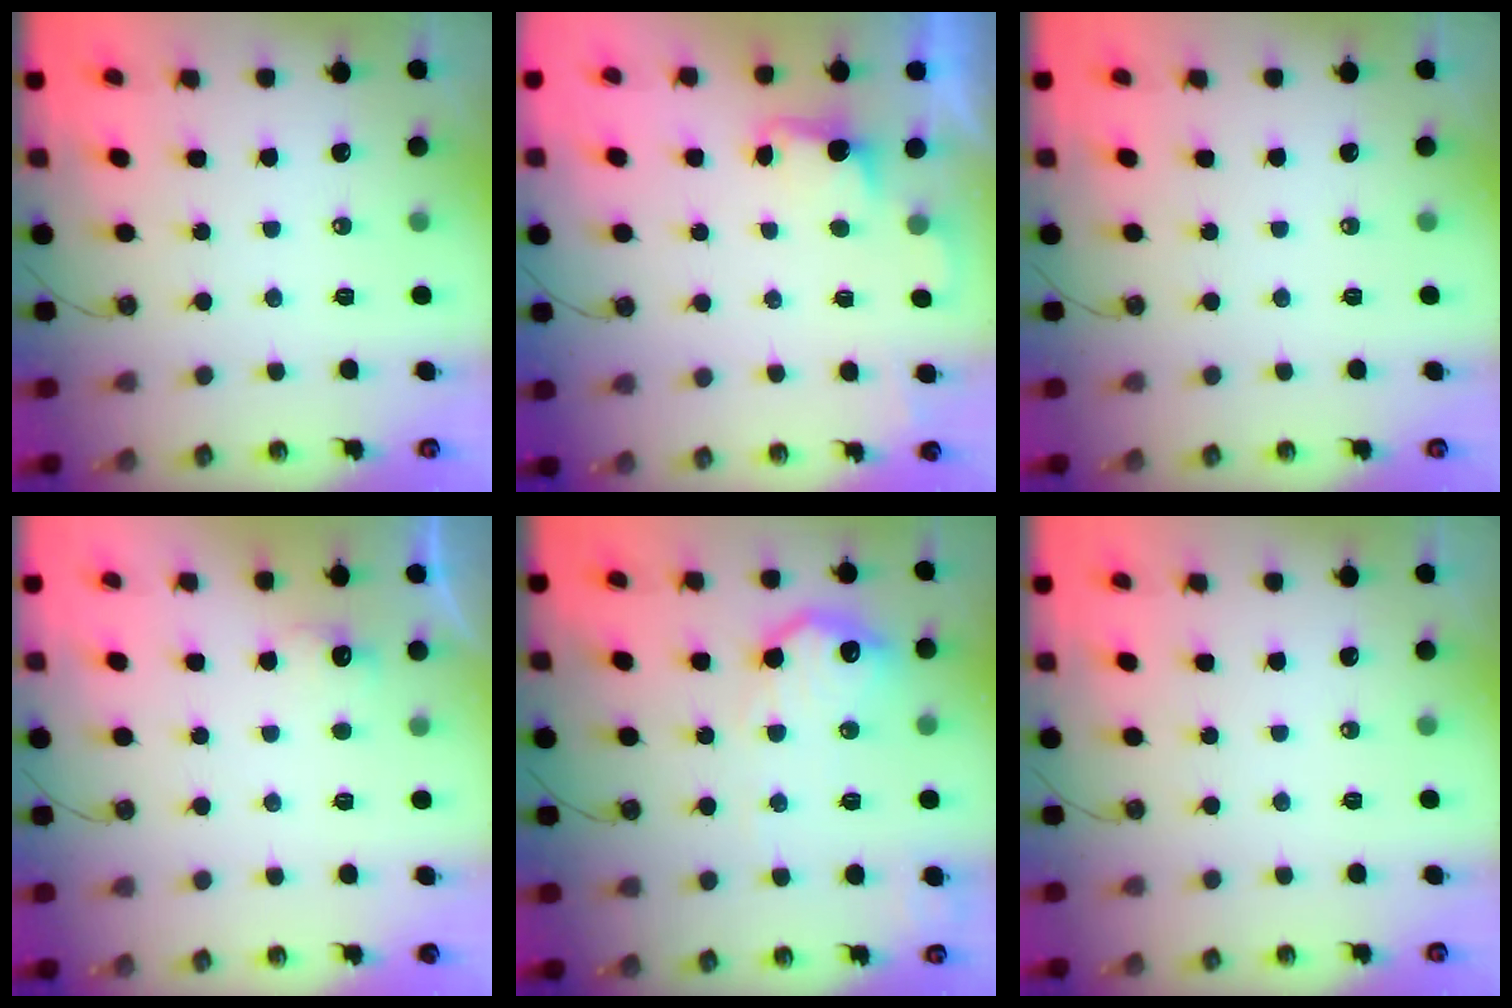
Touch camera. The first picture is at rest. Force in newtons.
{"total": 1.4, "press": 1.1, "slide": 0.8}
{"total": 0.0}
{"total": 5.1, "press": 4.9, "slide": 1.0}
{"total": 14.7, "press": 14.7, "slide": 1.0}
{"total": 0.0}